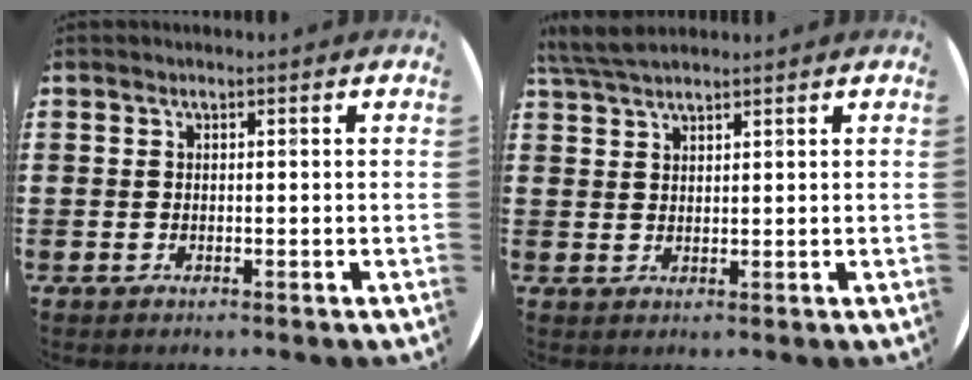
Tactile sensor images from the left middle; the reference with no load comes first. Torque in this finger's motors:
{"motor_torque": [0.36, -0.42, 0.07, 0.07]}